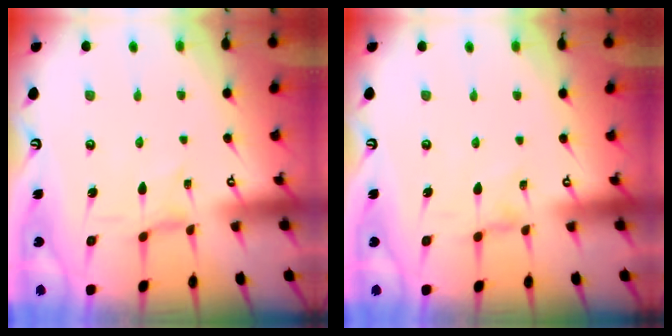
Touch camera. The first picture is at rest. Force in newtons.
{"total": 0.0}